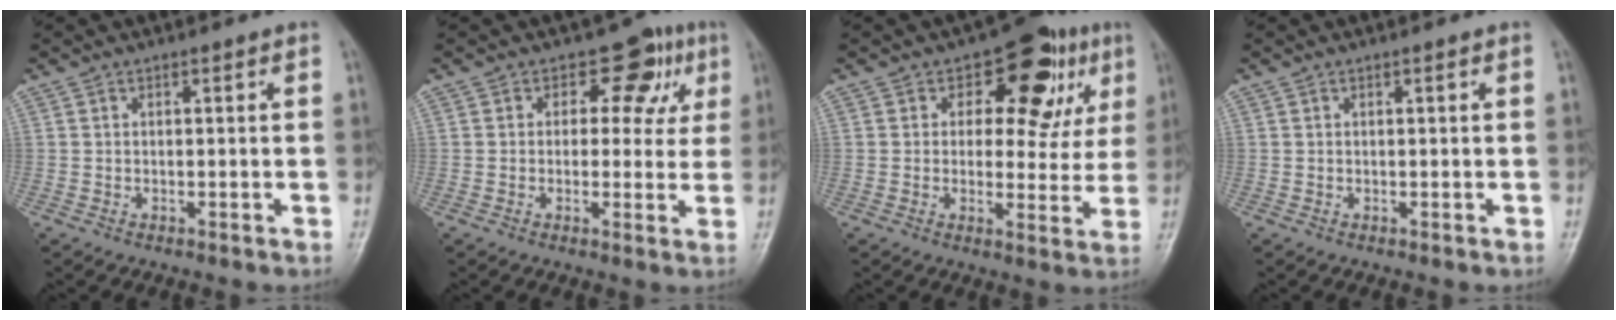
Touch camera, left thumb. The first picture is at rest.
{"total": 7.3, "force": [2.7, 5.5, 4.0], "torque": [0.008, 0.000, 0.023]}
{"total": 12.9, "force": [5.0, 8.1, 8.7], "torque": [-0.047, -0.003, 0.059]}
{"total": 0.0}